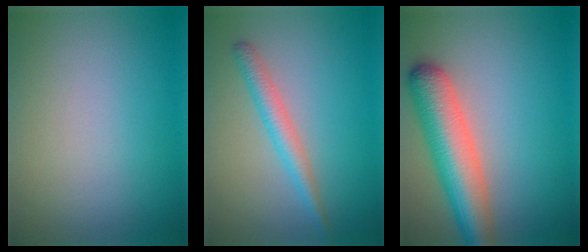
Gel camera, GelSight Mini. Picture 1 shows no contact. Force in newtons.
{"total": 2.5, "press": 2.5, "slide": 0.0}
{"total": 7.0, "press": 7.0, "slide": 0.4}